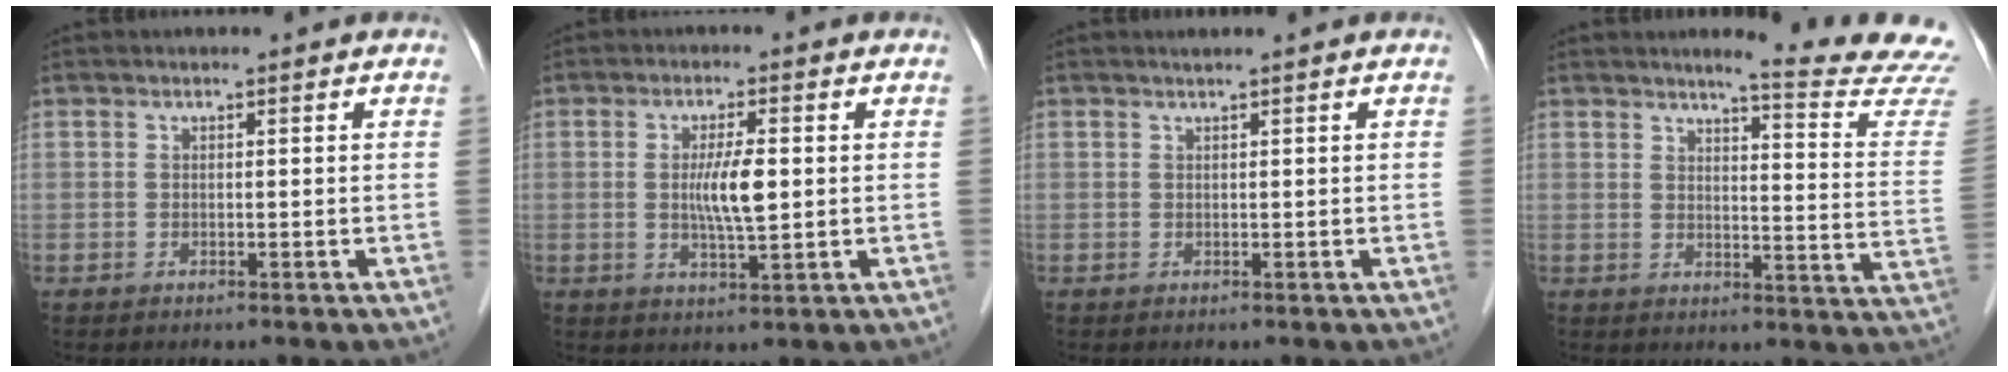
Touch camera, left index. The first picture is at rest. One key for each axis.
{"total": 5.4, "fx": 0.2, "fy": 0.7, "fz": 5.3, "tx": -0.100, "ty": -0.002, "tz": 0.004}
{"total": 1.2, "fx": 1.0, "fy": -0.2, "fz": 0.6, "tx": -0.011, "ty": 0.010, "tz": 0.021}
{"total": 14.4, "fx": 13.7, "fy": -1.7, "fz": 4.1, "tx": -0.051, "ty": -0.110, "tz": 0.144}